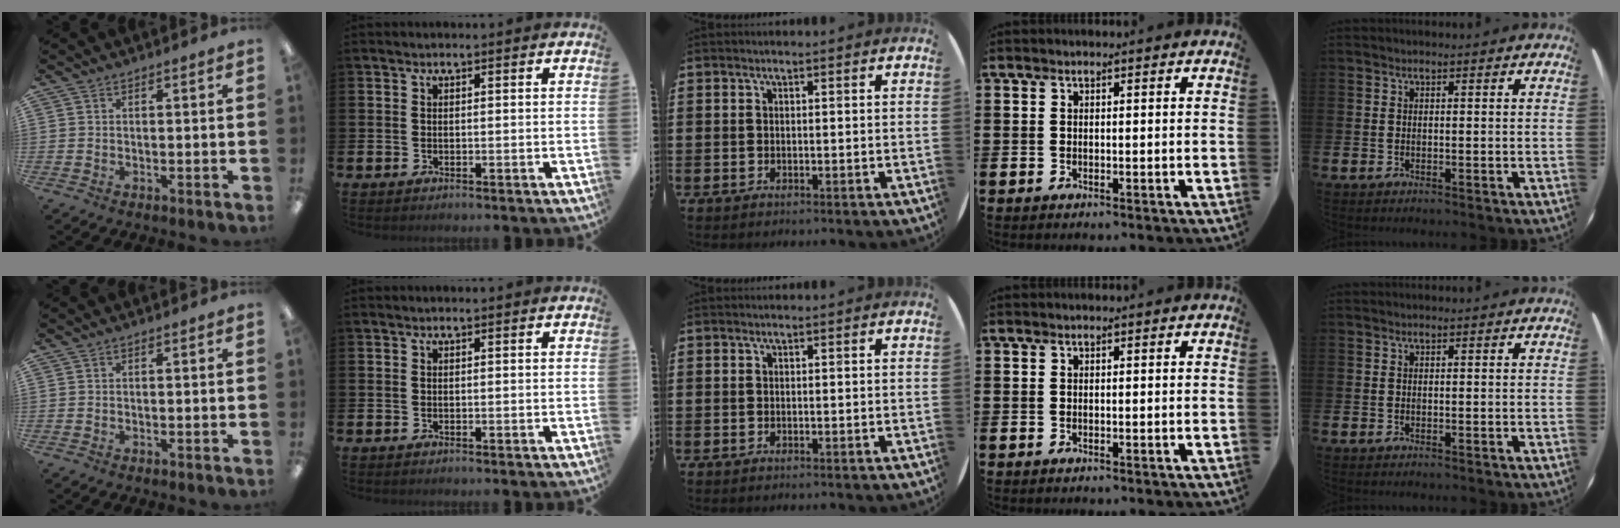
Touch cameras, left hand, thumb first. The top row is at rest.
{}